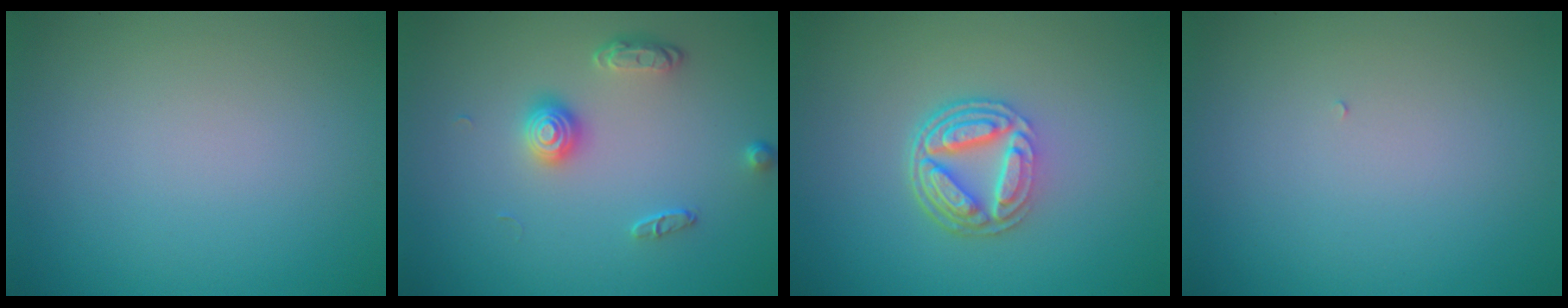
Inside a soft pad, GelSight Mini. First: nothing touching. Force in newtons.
{"total": 2.3, "press": 1.8, "slide": 1.4}
{"total": 5.3, "press": 3.9, "slide": 3.7}
{"total": 0.0}